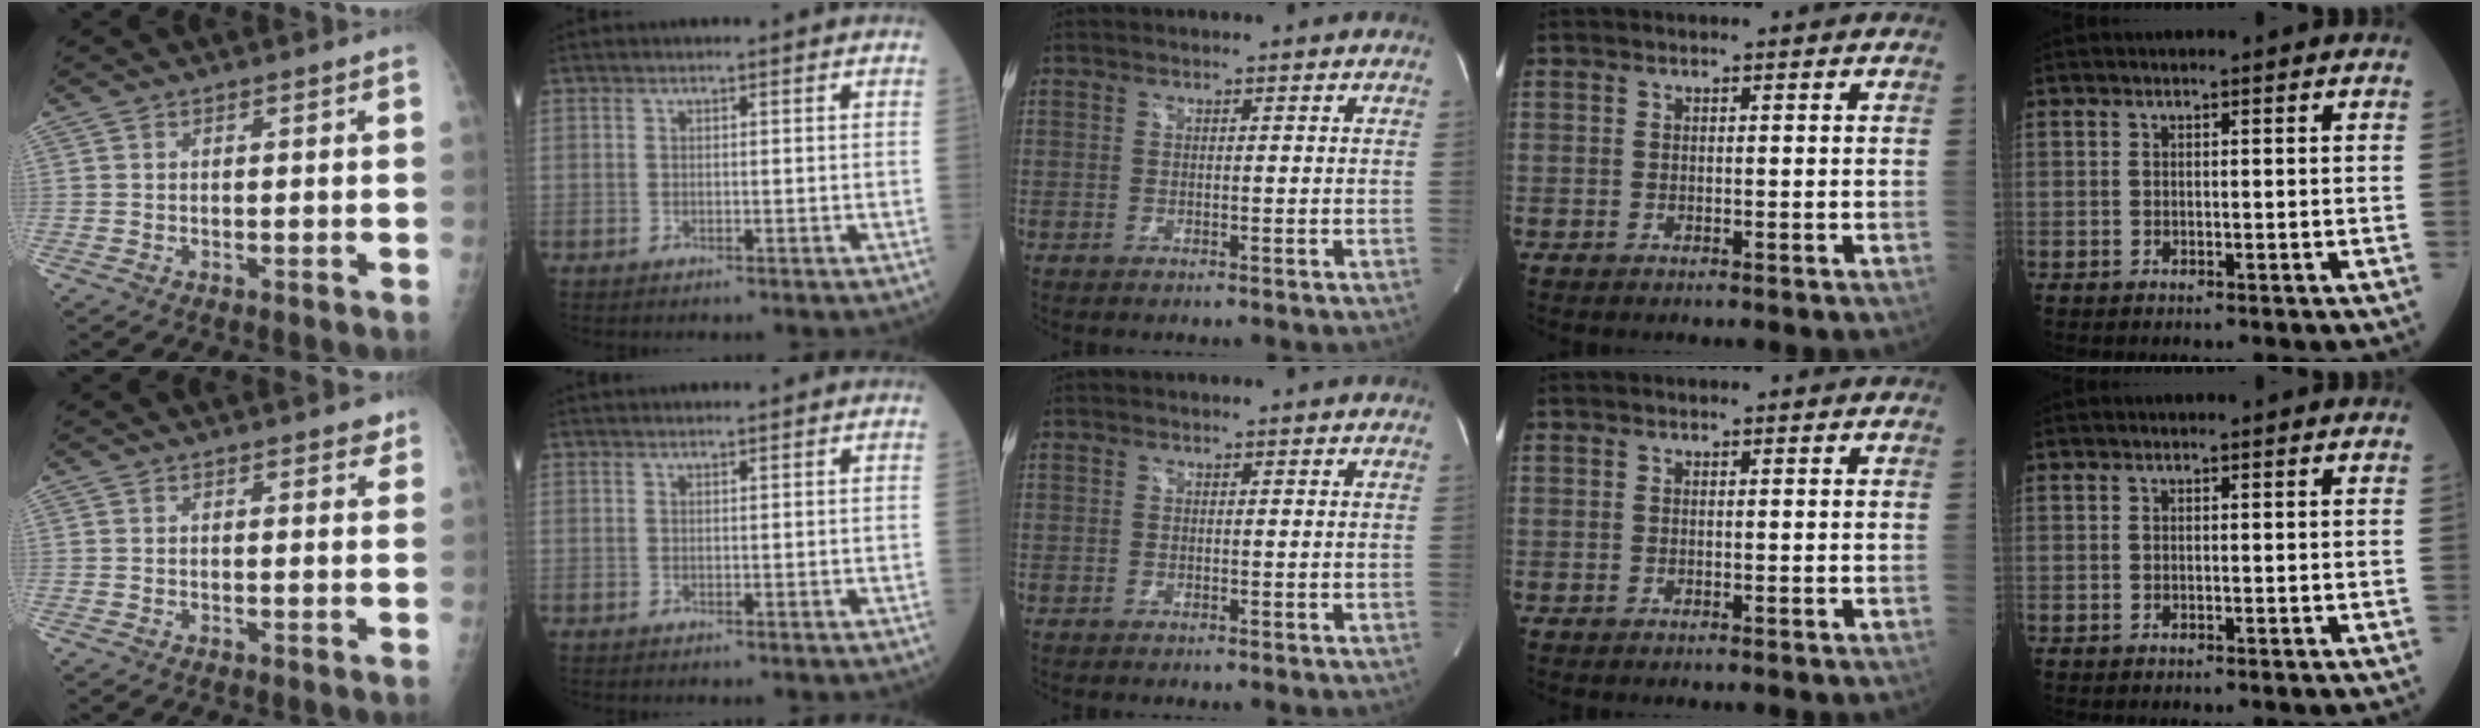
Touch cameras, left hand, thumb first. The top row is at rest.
{"thumb": {"total": 2.1, "force": [1.6, 0.9, 1.0], "torque": [0.006, -0.005, 0.013]}, "index": {"total": 2.1, "force": [2.0, 0.1, 0.6], "torque": [-0.004, 0.023, 0.030]}}